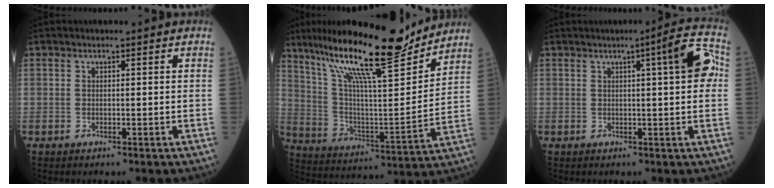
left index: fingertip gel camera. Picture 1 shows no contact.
{"total": 20.8, "force": [16.8, 1.7, 12.1], "torque": [-0.212, -0.005, 0.285]}
{"total": 5.9, "force": [1.3, 0.3, 5.7], "torque": [-0.074, 0.016, 0.011]}